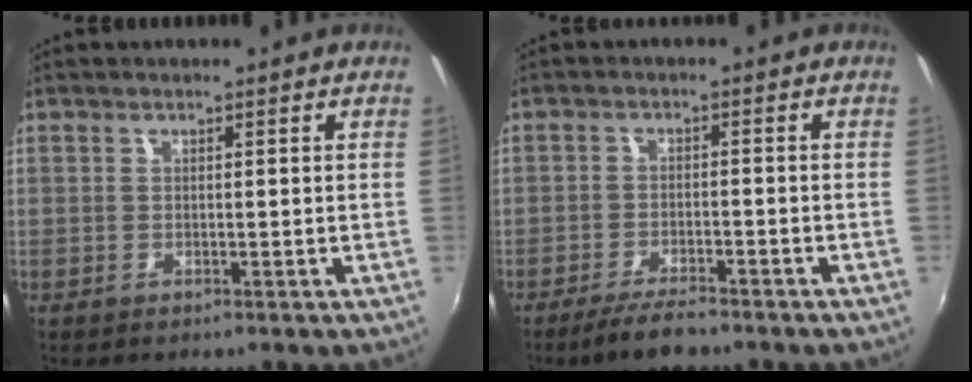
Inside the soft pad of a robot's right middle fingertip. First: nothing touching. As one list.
[{"total": 5.6, "force": [-4.6, 1.0, 3.0], "torque": [-0.074, -0.010, -0.083]}]